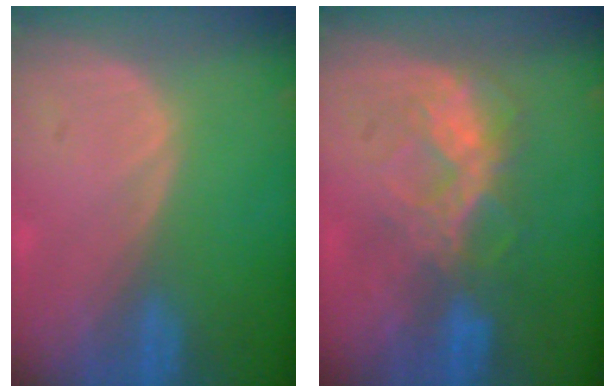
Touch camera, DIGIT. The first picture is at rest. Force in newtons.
{"total": 6.5, "press": 6.5, "slide": 0.4}